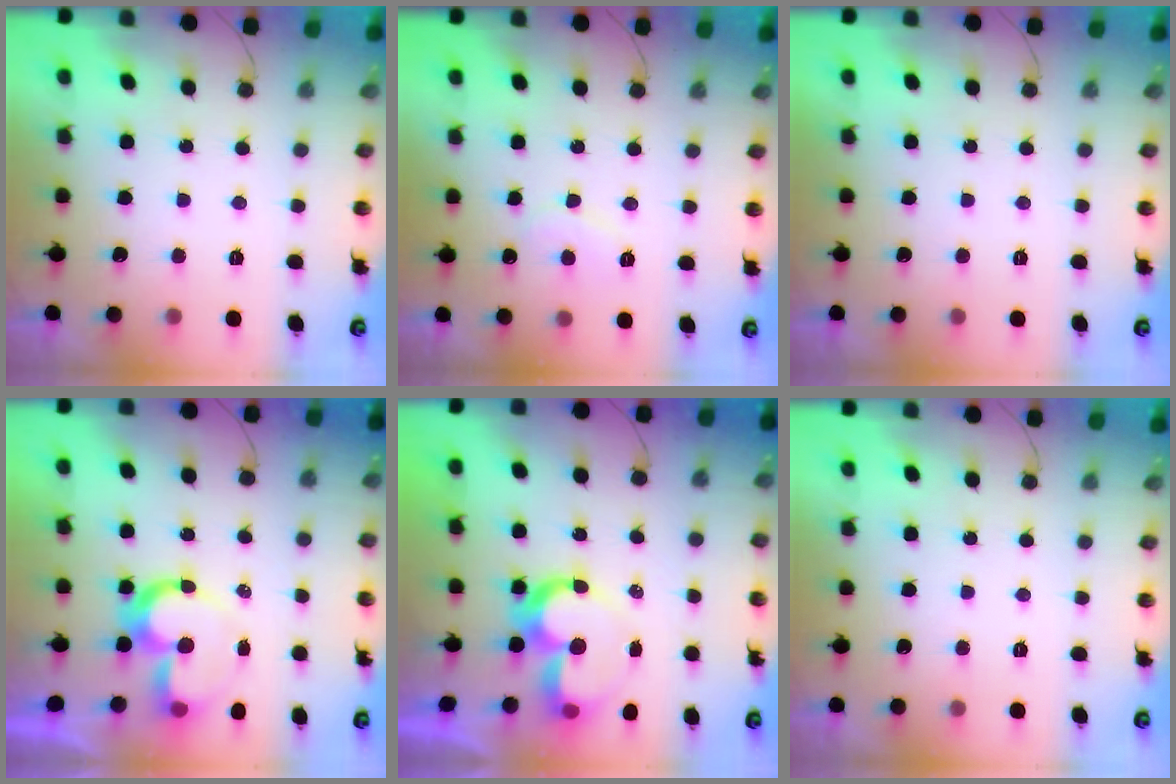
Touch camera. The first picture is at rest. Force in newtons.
{"total": 6.8, "press": 6.8, "slide": 0.5}
{"total": 1.7, "press": 1.7, "slide": 0.1}
{"total": 9.3, "press": 9.3, "slide": 0.9}
{"total": 9.6, "press": 9.6, "slide": 0.6}
{"total": 0.0}